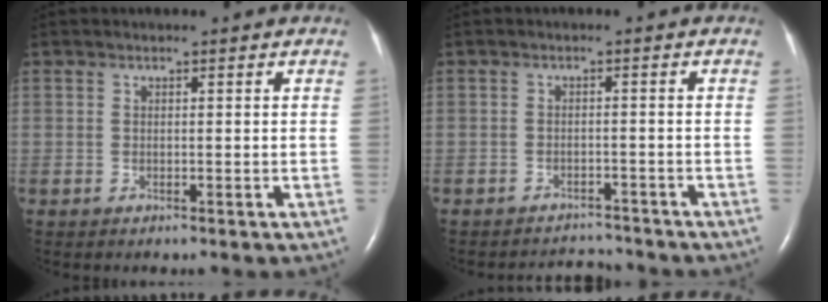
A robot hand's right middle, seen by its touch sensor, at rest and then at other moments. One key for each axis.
{"total": 3.6, "fx": -3.5, "fy": 0.3, "fz": -0.8, "tx": 0.005, "ty": 0.001, "tz": -0.051}